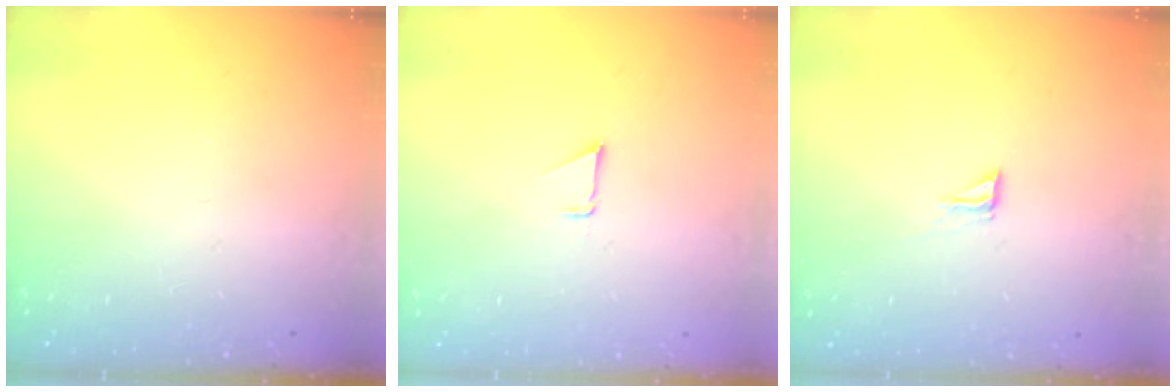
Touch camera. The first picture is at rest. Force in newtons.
{"total": 0.9, "press": 0.9, "slide": 0.1}
{"total": 4.6, "press": 4.5, "slide": 0.5}